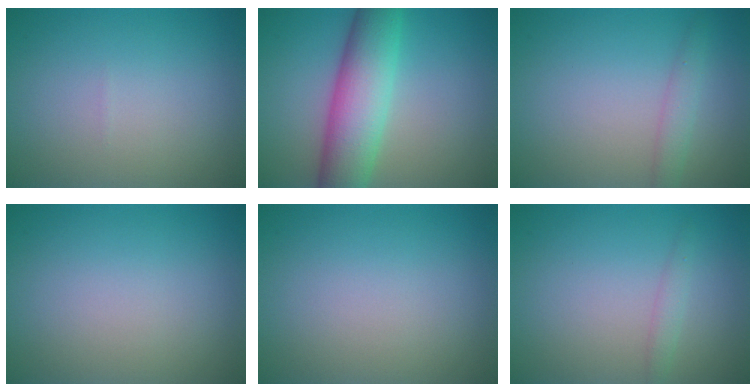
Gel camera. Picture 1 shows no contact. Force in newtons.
{"total": 8.0, "press": 8.0, "slide": 0.1}
{"total": 1.7, "press": 1.7, "slide": 0.1}
{"total": 0.0}
{"total": 0.0}
{"total": 1.0, "press": 1.0, "slide": 0.0}